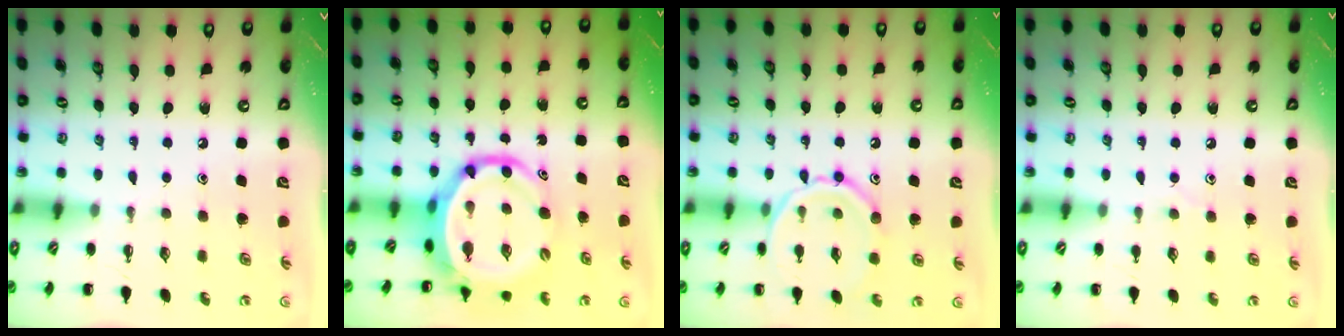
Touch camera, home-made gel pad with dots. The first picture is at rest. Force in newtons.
{"total": 11.0, "press": 10.6, "slide": 3.2}
{"total": 12.1, "press": 12.1, "slide": 0.3}
{"total": 4.0, "press": 3.9, "slide": 0.9}